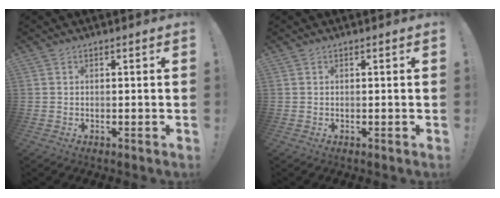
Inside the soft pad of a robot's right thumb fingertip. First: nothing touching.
{"total": 0.0}